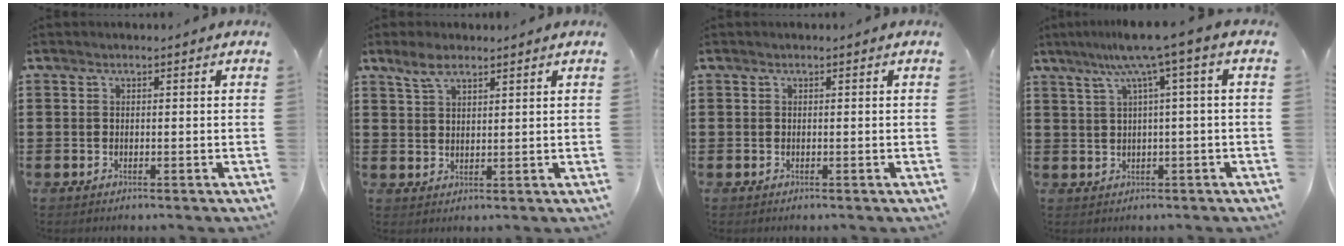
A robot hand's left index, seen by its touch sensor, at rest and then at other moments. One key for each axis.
{"total": 3.6, "fx": 2.6, "fy": 1.3, "fz": 2.1, "tx": -0.047, "ty": 0.003, "tz": 0.049}
{"total": 0.0}
{"total": 7.2, "fx": 2.6, "fy": -0.5, "fz": 6.7, "tx": -0.132, "ty": -0.006, "tz": 0.040}